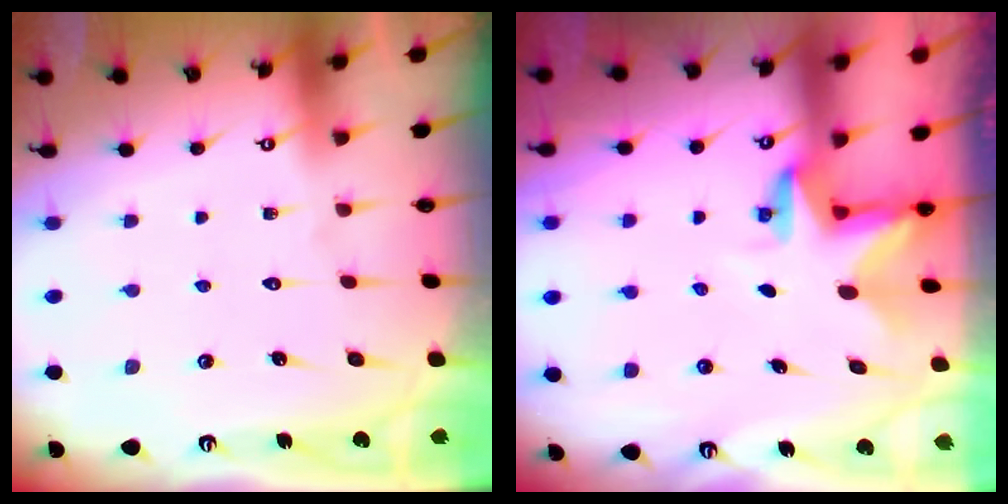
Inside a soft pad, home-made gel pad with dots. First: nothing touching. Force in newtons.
{"total": 2.8, "press": 2.8, "slide": 0.3}